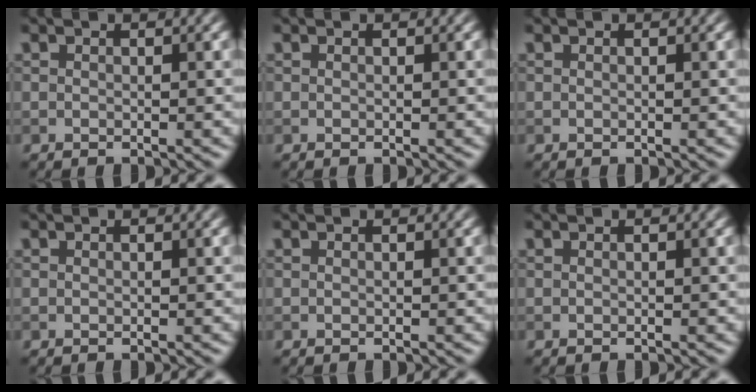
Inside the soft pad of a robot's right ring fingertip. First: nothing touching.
{"total": 0.0}
{"total": 0.0}
{"total": 0.0}
{"total": 0.0}
{"total": 0.0}